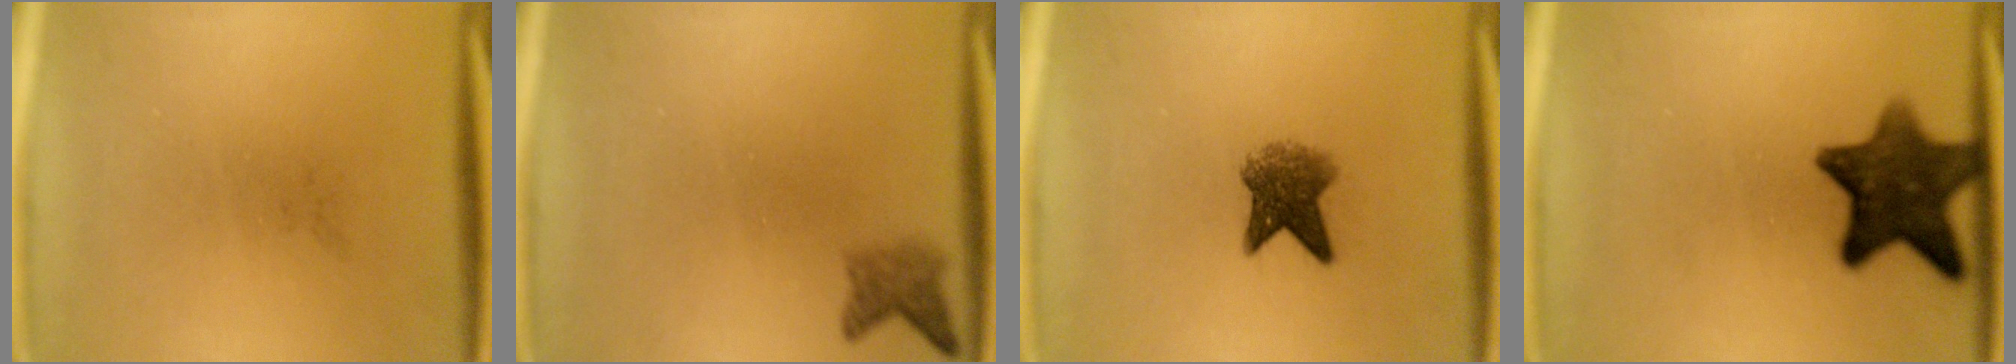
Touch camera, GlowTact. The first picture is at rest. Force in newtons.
{"total": 2.1}
{"total": 5.2}
{"total": 11.2}